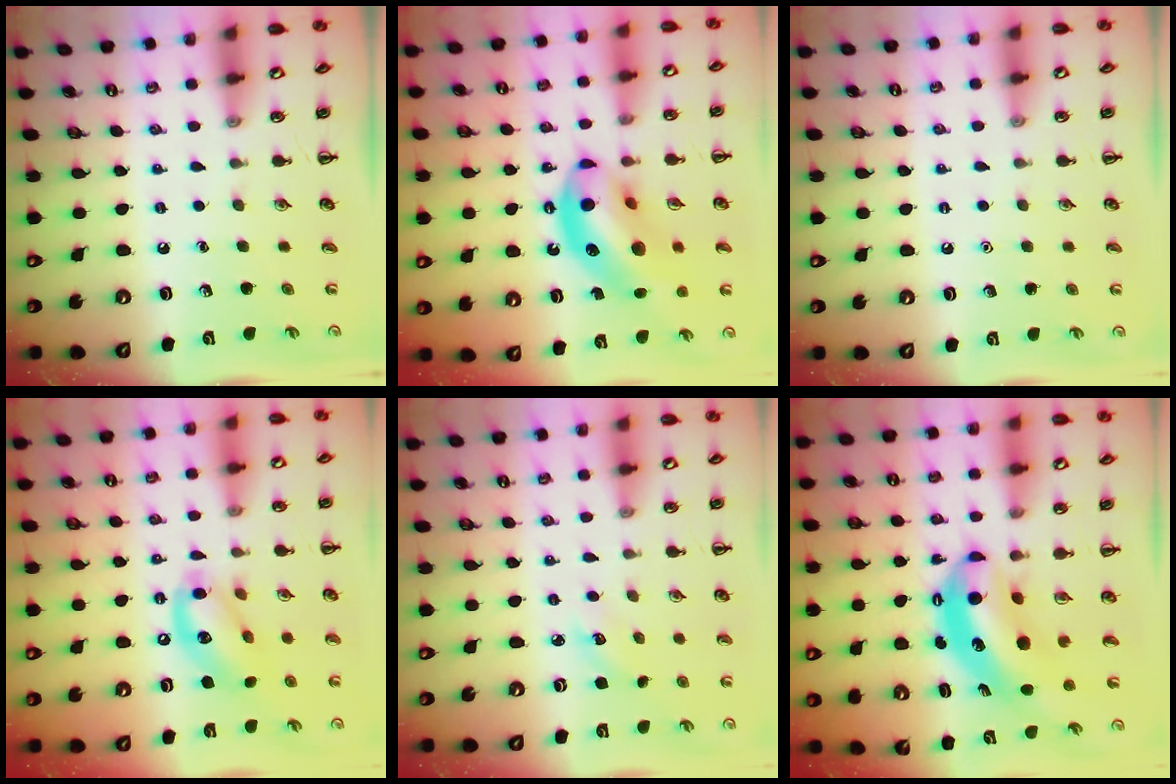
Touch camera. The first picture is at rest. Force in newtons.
{"total": 17.2, "press": 16.7, "slide": 4.2}
{"total": 1.6, "press": 1.6, "slide": 0.1}
{"total": 14.0, "press": 13.7, "slide": 3.0}
{"total": 3.5, "press": 3.4, "slide": 1.0}
{"total": 8.5, "press": 8.2, "slide": 2.2}